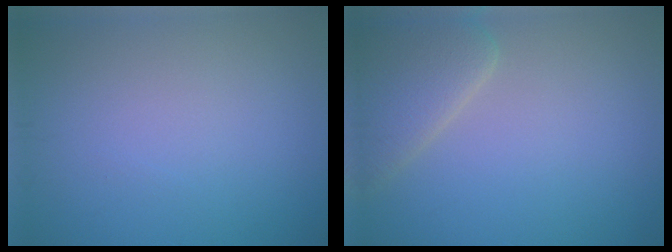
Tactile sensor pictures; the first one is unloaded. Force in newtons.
{"total": 4.8, "press": 4.8, "slide": 0.5}